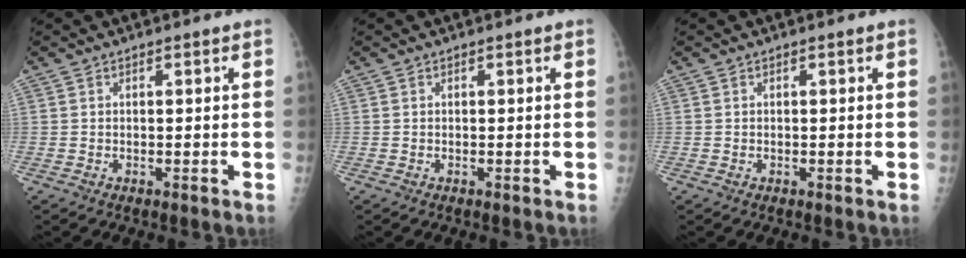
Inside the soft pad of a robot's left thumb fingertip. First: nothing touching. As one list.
[{"total": 0.0}, {"total": 0.0}]